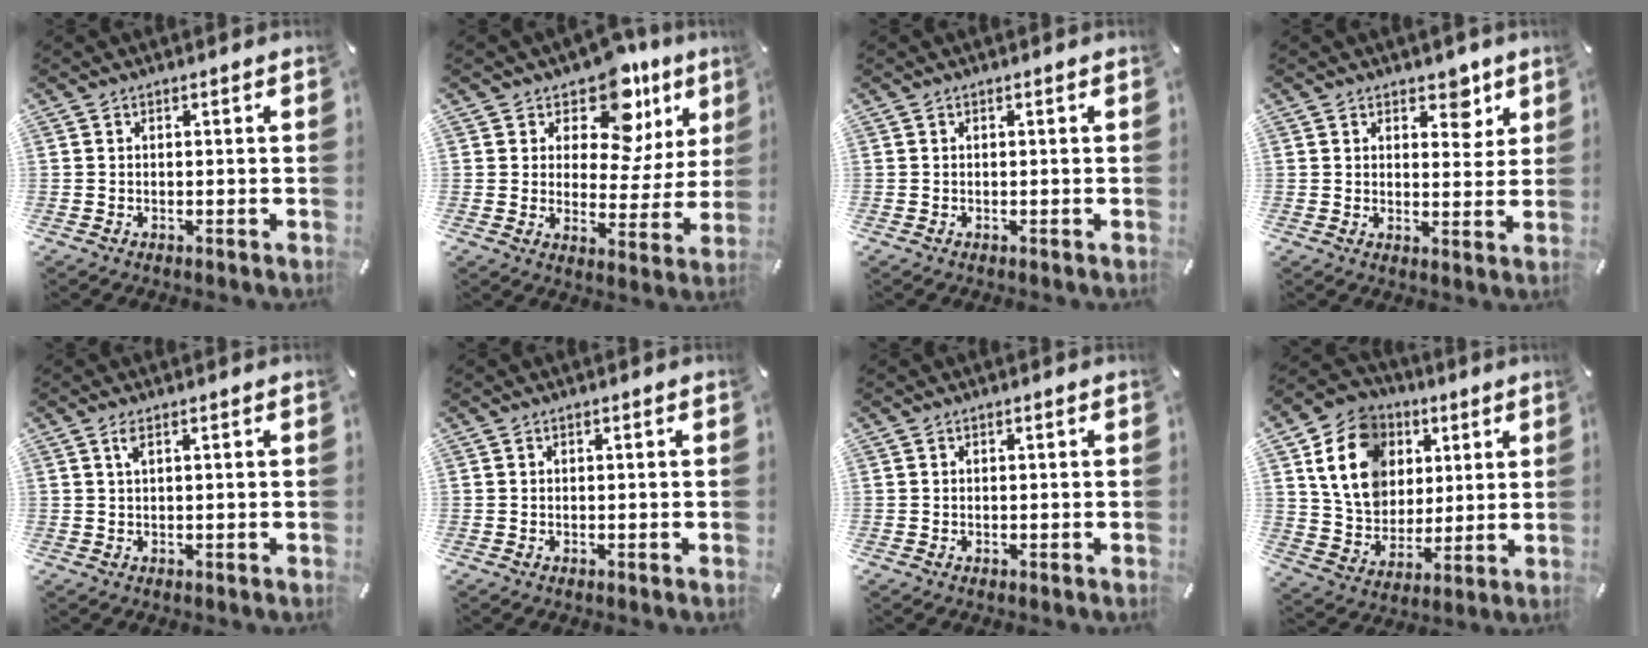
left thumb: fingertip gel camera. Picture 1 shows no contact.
{"total": 13.4, "force": [8.9, 7.4, 6.7], "torque": [-0.109, -0.065, 0.157]}
{"total": 0.0}
{"total": 6.0, "force": [3.9, 4.0, 2.4], "torque": [-0.007, -0.023, 0.059]}
{"total": 1.7, "force": [0.8, 0.3, 1.5], "torque": [-0.032, 0.003, 0.012]}
{"total": 0.0}
{"total": 0.0}
{"total": 16.0, "force": [5.1, 13.5, 7.0], "torque": [-0.144, -0.004, 0.100]}